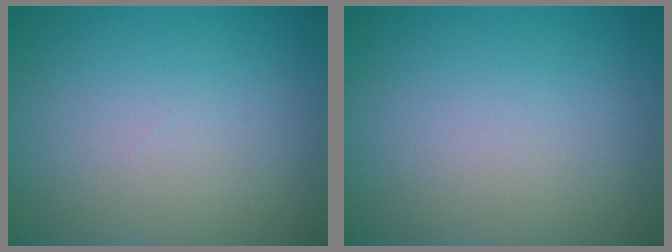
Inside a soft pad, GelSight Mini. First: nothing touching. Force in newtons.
{"total": 0.0}